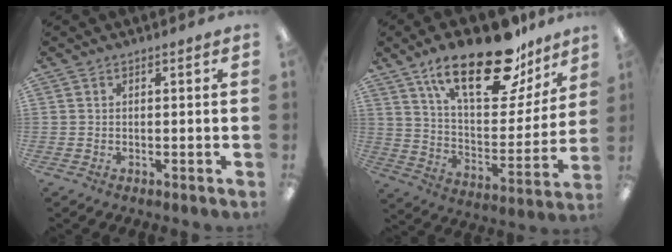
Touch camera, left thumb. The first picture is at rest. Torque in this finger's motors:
{"motor_torque": [0.45, 0.49, 1.55, -1.22, 0.28]}